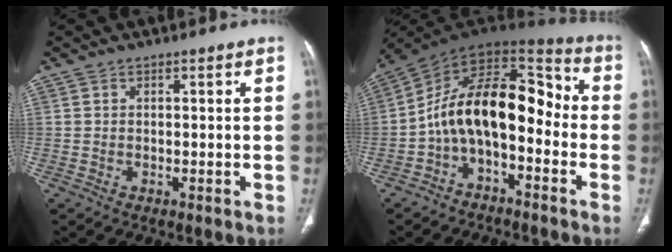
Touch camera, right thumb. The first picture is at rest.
{"total": 16.3, "force": [-3.3, 9.2, 13.0], "torque": [-0.187, 0.098, -0.068]}